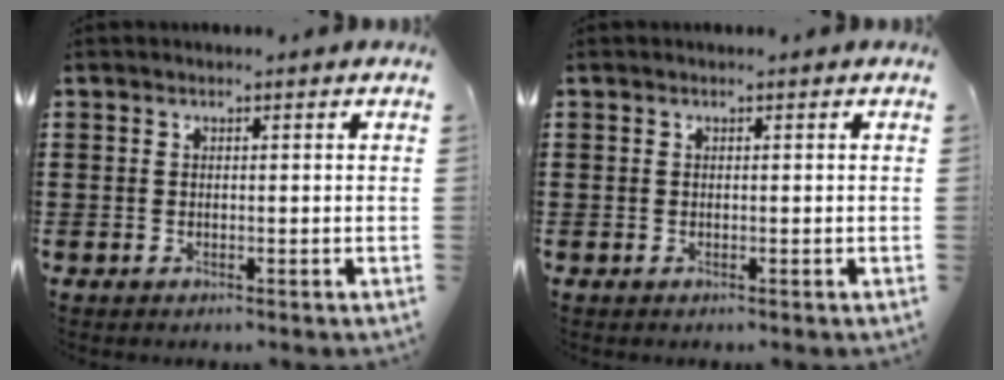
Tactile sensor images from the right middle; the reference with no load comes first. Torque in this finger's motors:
{"motor_torque": [0.45, -0.48, -0.09, 0.02]}